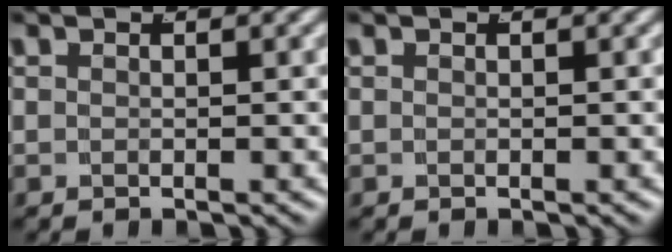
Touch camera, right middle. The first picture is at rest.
{"total": 0.0}